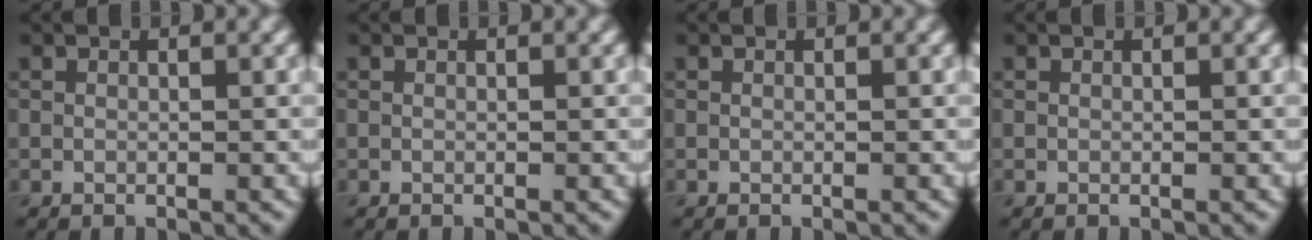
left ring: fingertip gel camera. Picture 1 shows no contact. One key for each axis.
{"total": 0.0}
{"total": 0.0}
{"total": 0.0}